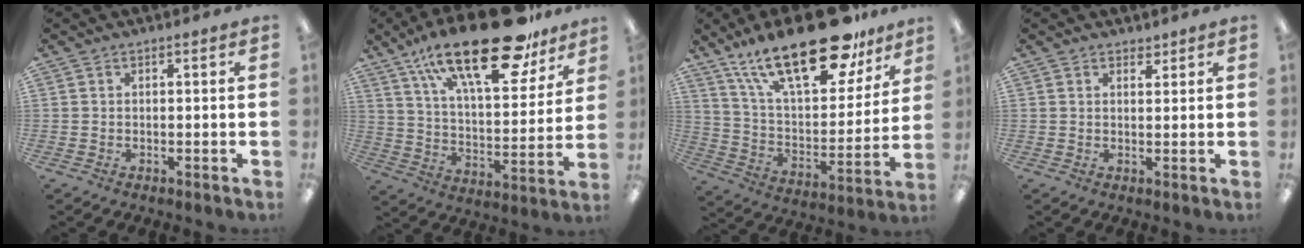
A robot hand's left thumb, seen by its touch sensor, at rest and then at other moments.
{"total": 27.1, "force": [17.8, 10.1, 17.8], "torque": [-0.280, -0.101, 0.296]}
{"total": 27.2, "force": [18.6, 10.5, 16.9], "torque": [-0.275, -0.108, 0.316]}
{"total": 1.9, "force": [1.6, 0.9, 0.4], "torque": [-0.001, -0.004, 0.029]}